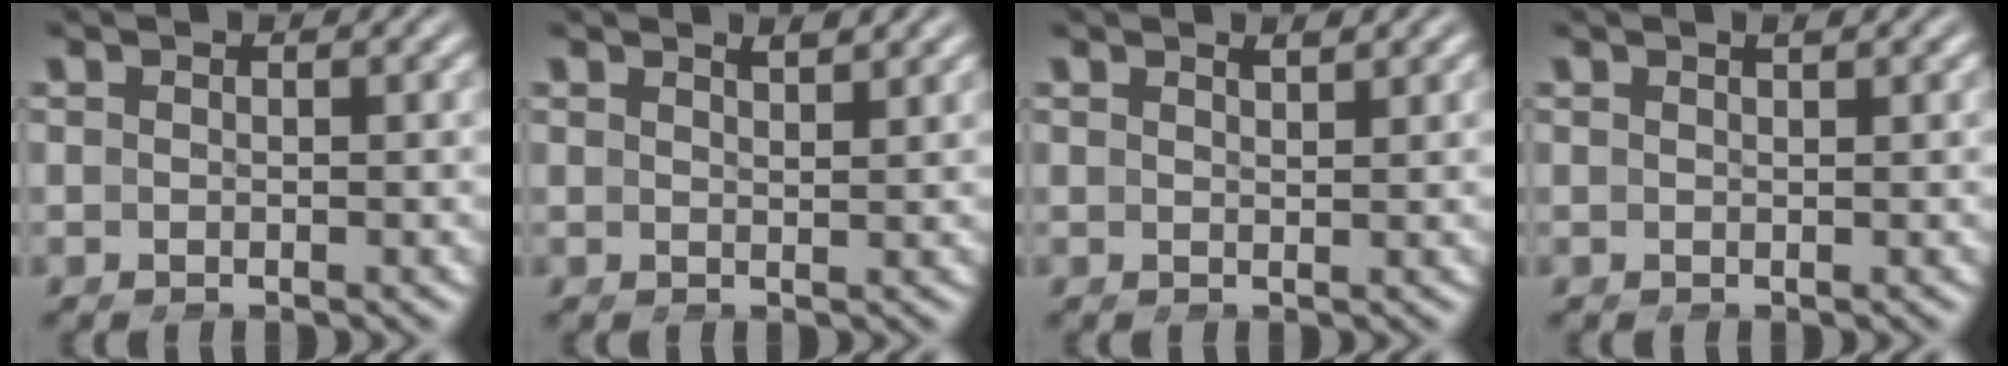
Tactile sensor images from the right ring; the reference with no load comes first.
{"total": 1.5, "force": [1.3, -0.6, -0.1], "torque": [0.004, -0.001, 0.028]}
{"total": 1.2, "force": [1.0, -0.6, -0.2], "torque": [0.006, -0.001, 0.022]}
{"total": 0.7, "force": [0.4, -0.5, 0.0], "torque": [0.004, 0.002, 0.009]}